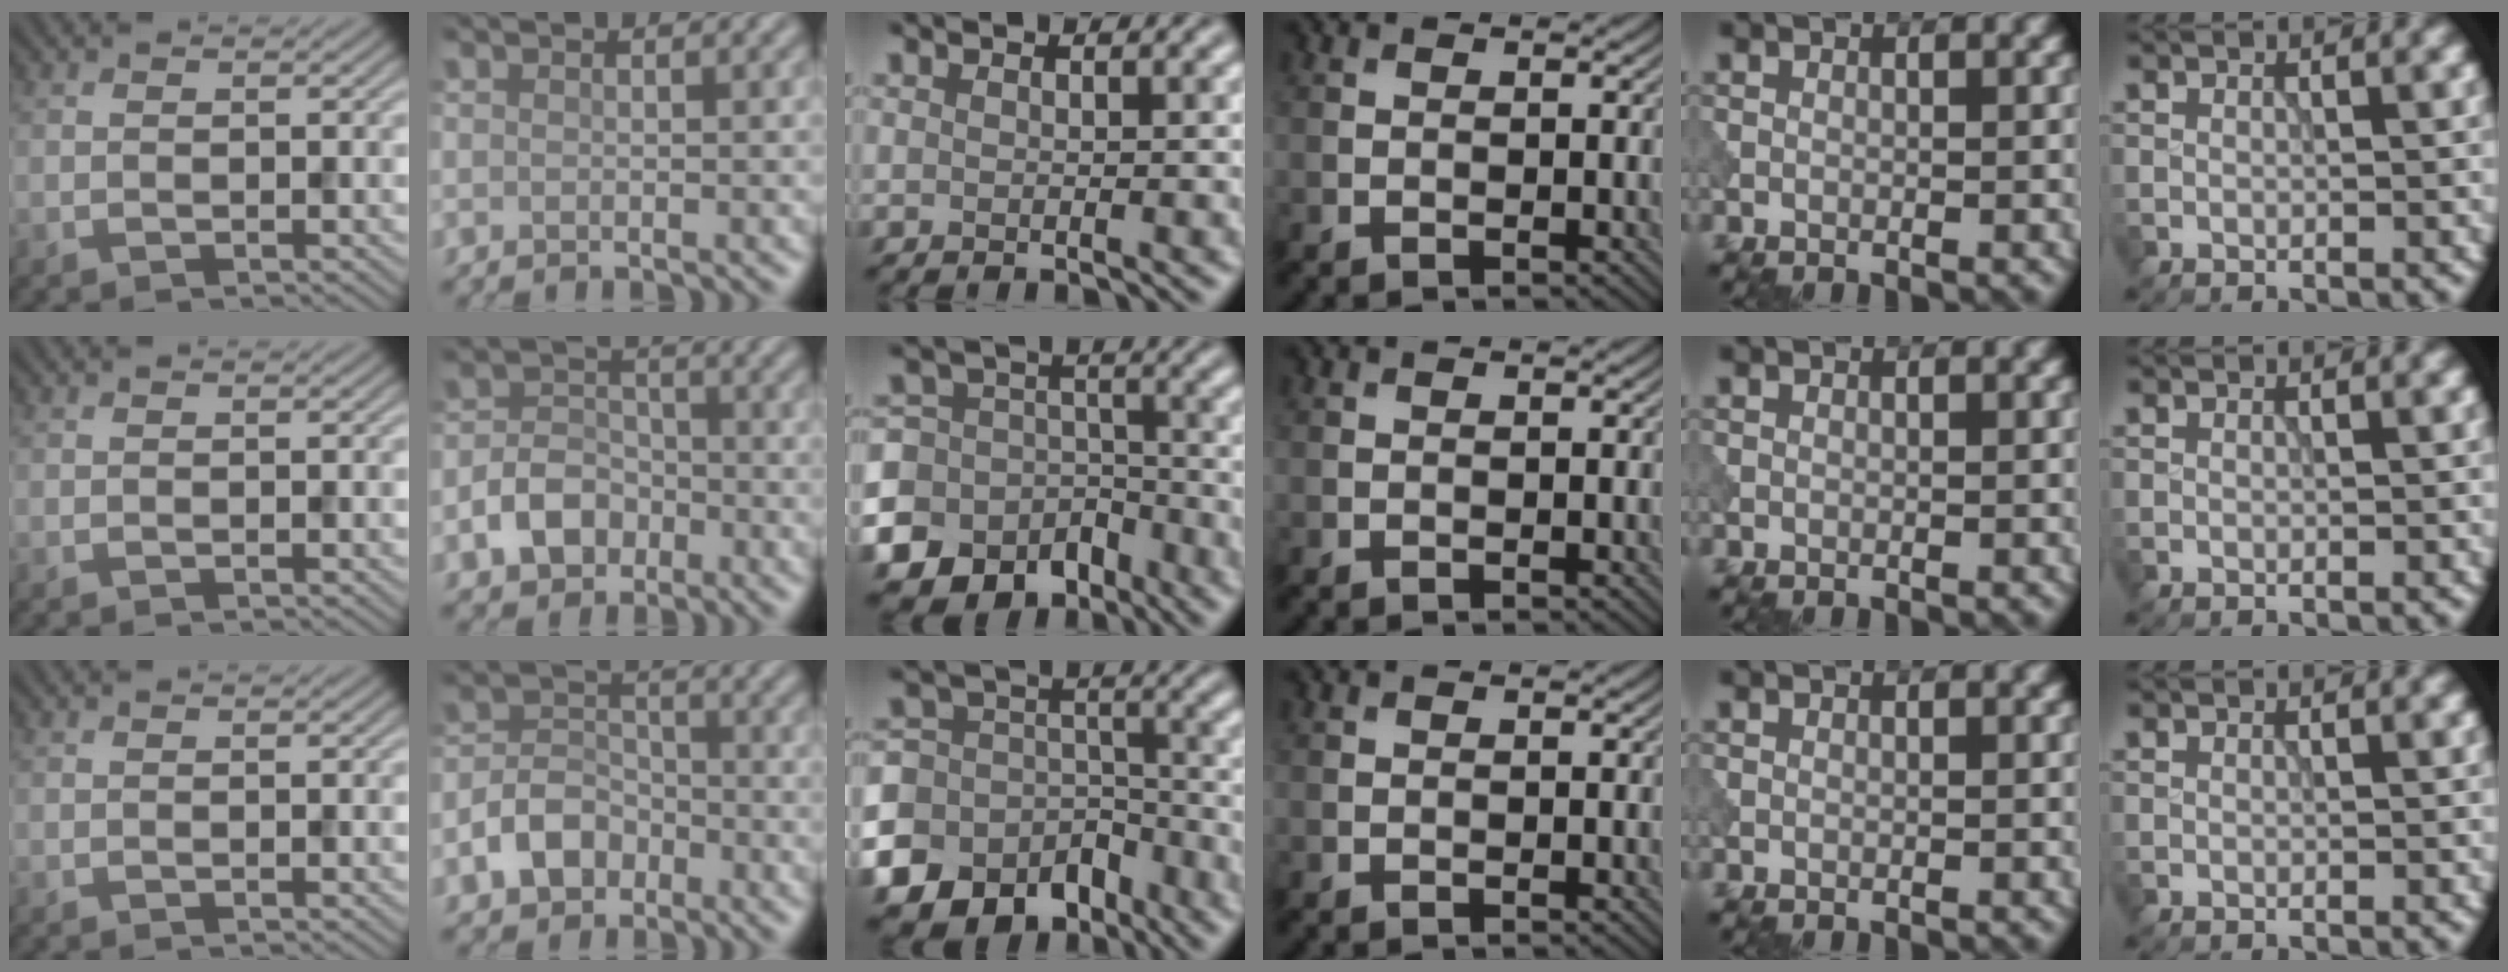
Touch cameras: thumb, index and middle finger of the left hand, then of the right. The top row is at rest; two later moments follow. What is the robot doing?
{"motion": "extract", "object": "peg toy"}